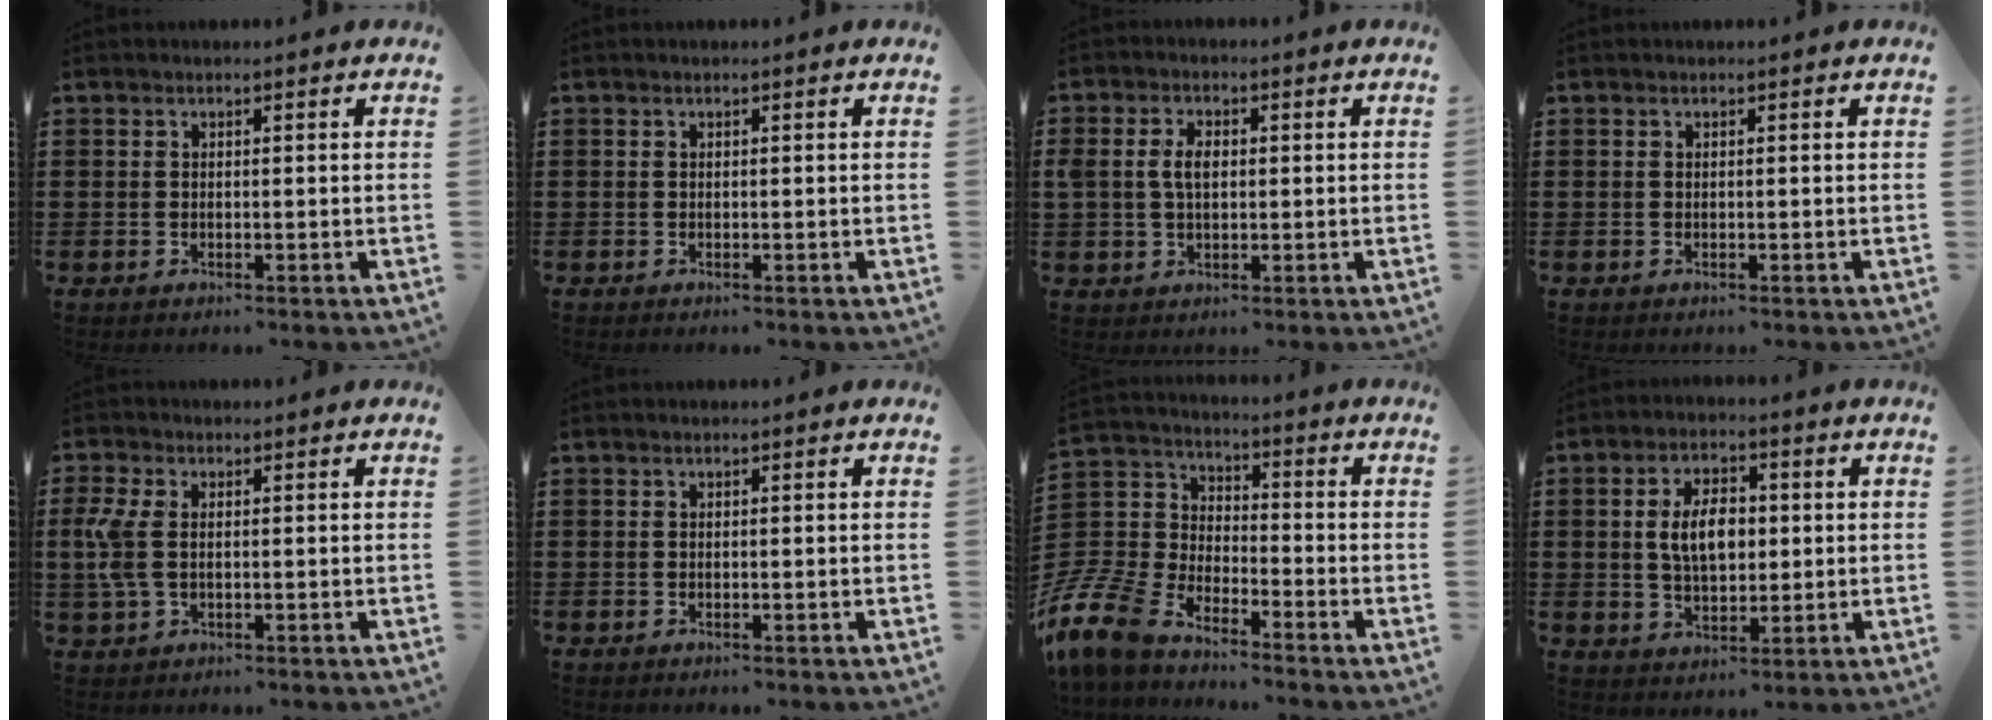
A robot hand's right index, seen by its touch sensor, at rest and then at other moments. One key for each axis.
{"total": 0.0}
{"total": 3.7, "fx": 0.4, "fy": 2.3, "fz": 2.9, "tx": -0.069, "ty": 0.009, "tz": 0.002}
{"total": 0.0}
{"total": 5.4, "fx": 0.1, "fy": 2.9, "fz": 4.5, "tx": -0.132, "ty": -0.007, "tz": -0.011}
{"total": 0.0}
{"total": 9.6, "fx": -8.2, "fy": 4.0, "fz": 3.2, "tx": -0.120, "ty": 0.004, "tz": -0.175}
{"total": 6.8, "fx": 1.0, "fy": 3.9, "fz": 5.5, "tx": -0.106, "ty": 0.004, "tz": 0.008}